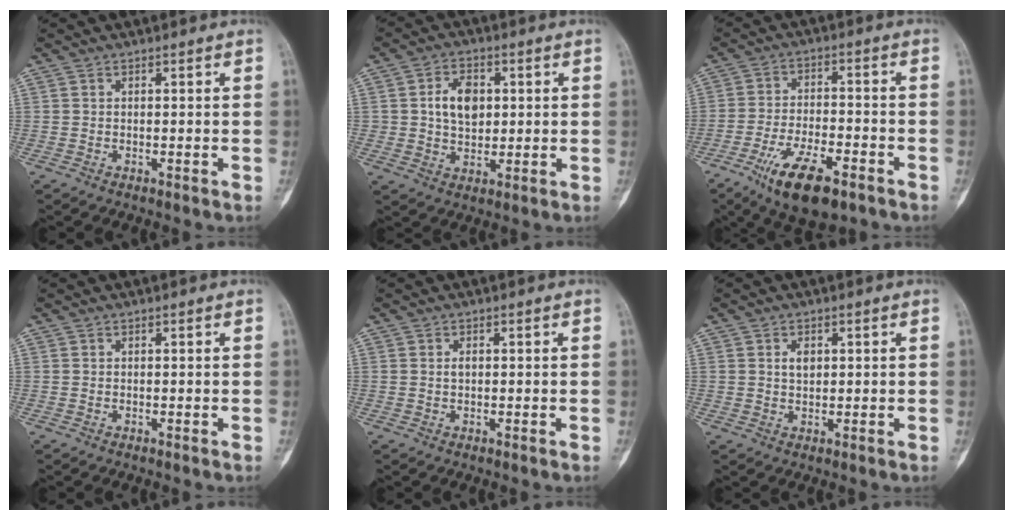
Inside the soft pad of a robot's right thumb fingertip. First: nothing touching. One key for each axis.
{"total": 7.8, "fx": 1.4, "fy": 5.6, "fz": 5.2, "tx": -0.057, "ty": -0.001, "tz": 0.026}
{"total": 13.2, "fx": -7.6, "fy": 4.9, "fz": 9.6, "tx": -0.165, "ty": 0.027, "tz": -0.125}
{"total": 0.0}
{"total": 0.9, "fx": 0.1, "fy": 0.6, "fz": 0.7, "tx": -0.010, "ty": 0.001, "tz": 0.002}
{"total": 2.6, "fx": 0.8, "fy": 1.9, "fz": 1.7, "tx": -0.016, "ty": -0.001, "tz": 0.013}